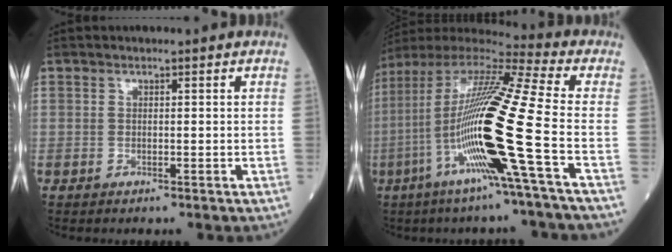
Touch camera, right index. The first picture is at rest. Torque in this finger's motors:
{"motor_torque": [2.14, 0.00, 1.06, 0.21]}